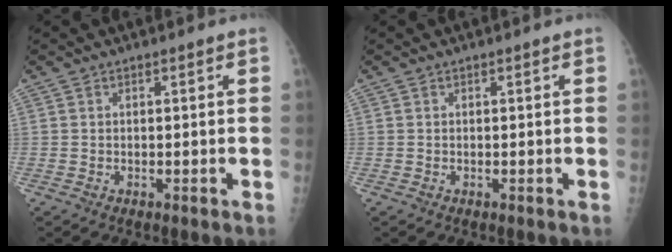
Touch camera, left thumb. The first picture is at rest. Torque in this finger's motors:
{"motor_torque": [-0.07, 0.10, -0.05, 0.05, 0.00]}